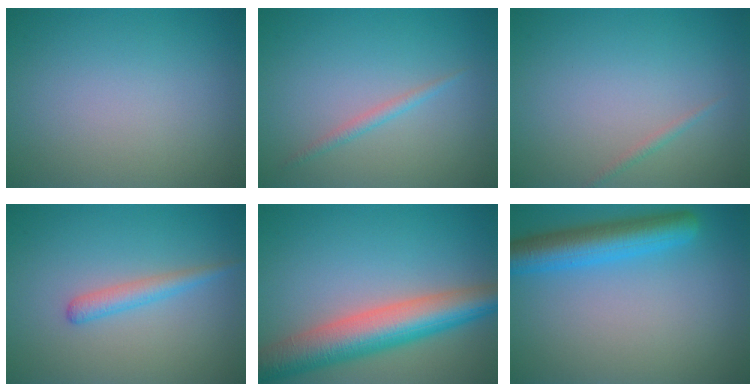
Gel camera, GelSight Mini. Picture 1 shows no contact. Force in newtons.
{"total": 1.1, "press": 1.1, "slide": 0.1}
{"total": 0.7, "press": 0.7, "slide": 0.0}
{"total": 1.9, "press": 1.9, "slide": 0.0}
{"total": 8.2, "press": 8.2, "slide": 0.3}
{"total": 5.4, "press": 5.4, "slide": 0.3}